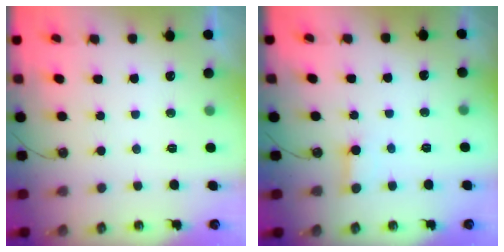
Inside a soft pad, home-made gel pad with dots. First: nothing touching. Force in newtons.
{"total": 2.2, "press": 2.2, "slide": 0.1}